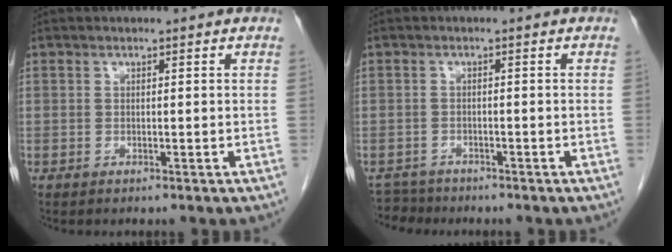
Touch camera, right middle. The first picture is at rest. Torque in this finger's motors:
{"motor_torque": [-0.44, -0.44, -0.19, -0.05]}